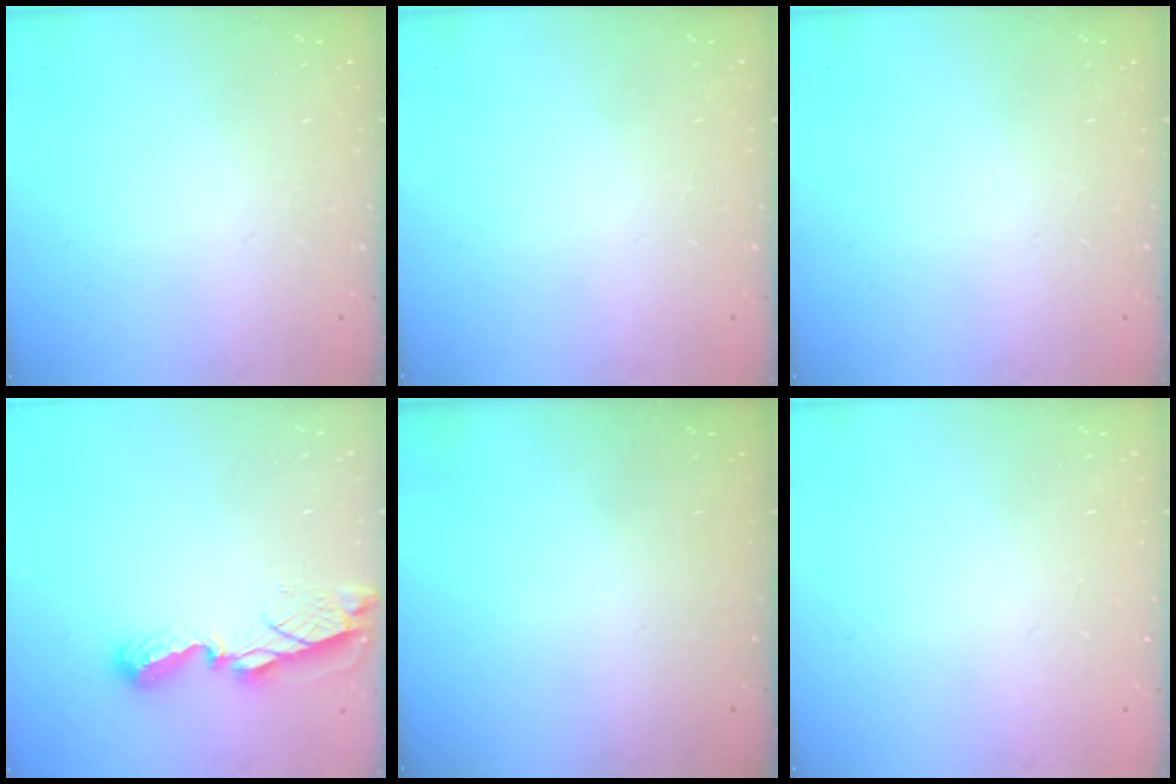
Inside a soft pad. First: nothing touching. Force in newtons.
{"total": 0.0}
{"total": 0.0}
{"total": 8.3, "press": 8.3, "slide": 0.7}
{"total": 0.0}
{"total": 0.9, "press": 0.9, "slide": 0.0}